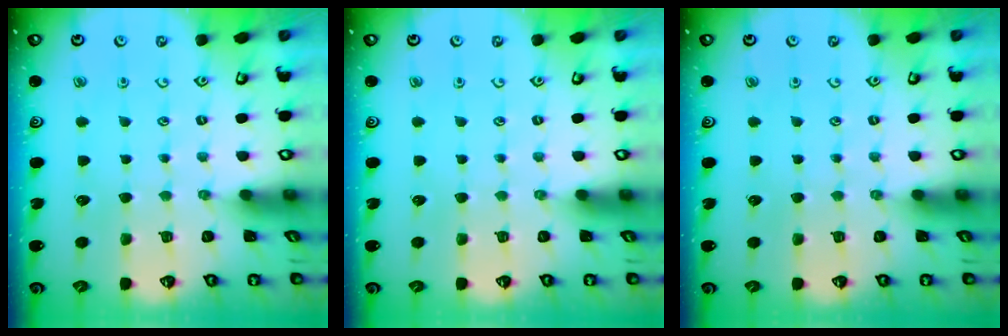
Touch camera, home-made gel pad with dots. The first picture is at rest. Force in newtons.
{"total": 0.0}
{"total": 0.0}